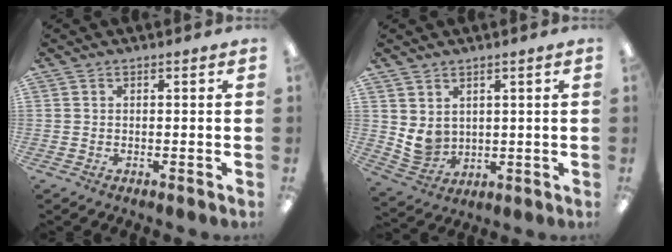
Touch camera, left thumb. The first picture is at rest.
{"total": 5.3, "force": [2.7, 4.2, 1.8], "torque": [-0.037, -0.017, 0.054]}